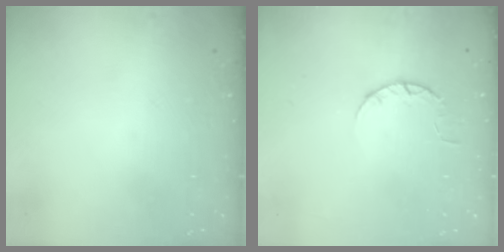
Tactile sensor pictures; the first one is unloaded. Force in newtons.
{"total": 3.3, "press": 3.3, "slide": 0.5}